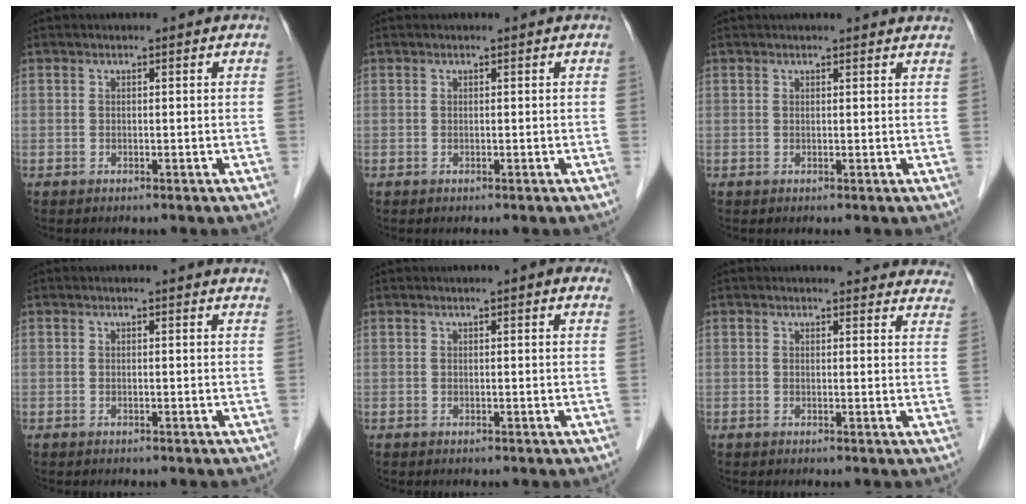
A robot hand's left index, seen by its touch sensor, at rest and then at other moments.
{"total": 0.0}
{"total": 6.5, "force": [6.1, 1.0, 2.1], "torque": [-0.021, 0.020, 0.057]}
{"total": 3.4, "force": [3.3, 0.2, 0.7], "torque": [-0.011, -0.004, 0.019]}
{"total": 2.7, "force": [2.1, 0.3, 1.7], "torque": [-0.019, 0.012, 0.020]}
{"total": 16.1, "force": [15.2, 3.4, 3.7], "torque": [-0.010, -0.034, 0.148]}